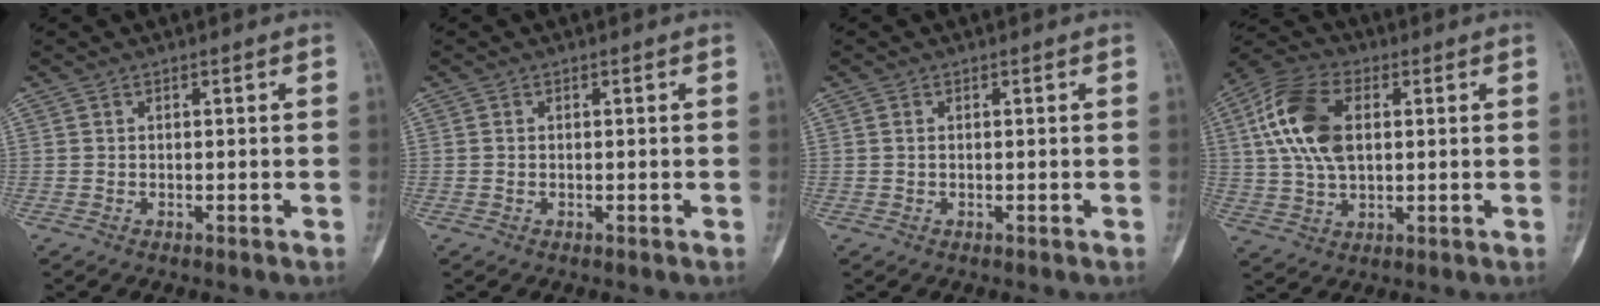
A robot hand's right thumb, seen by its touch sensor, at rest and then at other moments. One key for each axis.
{"total": 0.0}
{"total": 0.7, "fx": 0.1, "fy": 0.5, "fz": 0.5, "tx": -0.011, "ty": 0.002, "tz": 0.003}
{"total": 14.4, "fx": 3.1, "fy": 8.3, "fz": 11.3, "tx": -0.229, "ty": 0.013, "tz": 0.055}